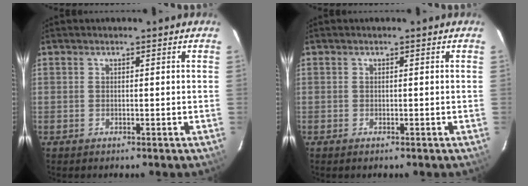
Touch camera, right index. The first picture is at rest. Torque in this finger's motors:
{"motor_torque": [0.04, 0.04, 0.07, -0.01]}